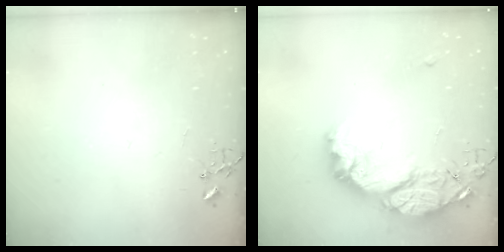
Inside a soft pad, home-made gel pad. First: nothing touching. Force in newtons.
{"total": 20.5, "press": 20.5, "slide": 1.5}